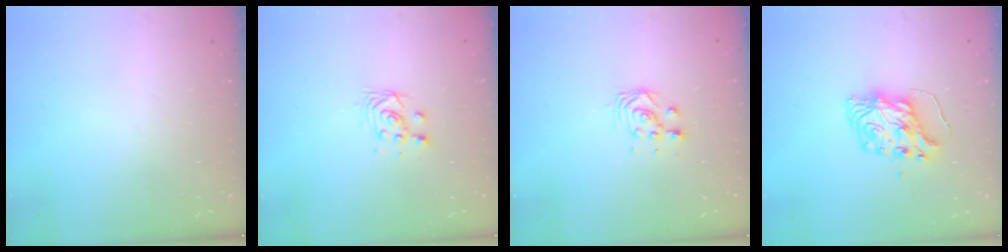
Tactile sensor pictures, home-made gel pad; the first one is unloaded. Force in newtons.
{"total": 4.7, "press": 4.6, "slide": 1.2}
{"total": 3.1, "press": 3.1, "slide": 0.0}
{"total": 8.4, "press": 8.3, "slide": 0.5}